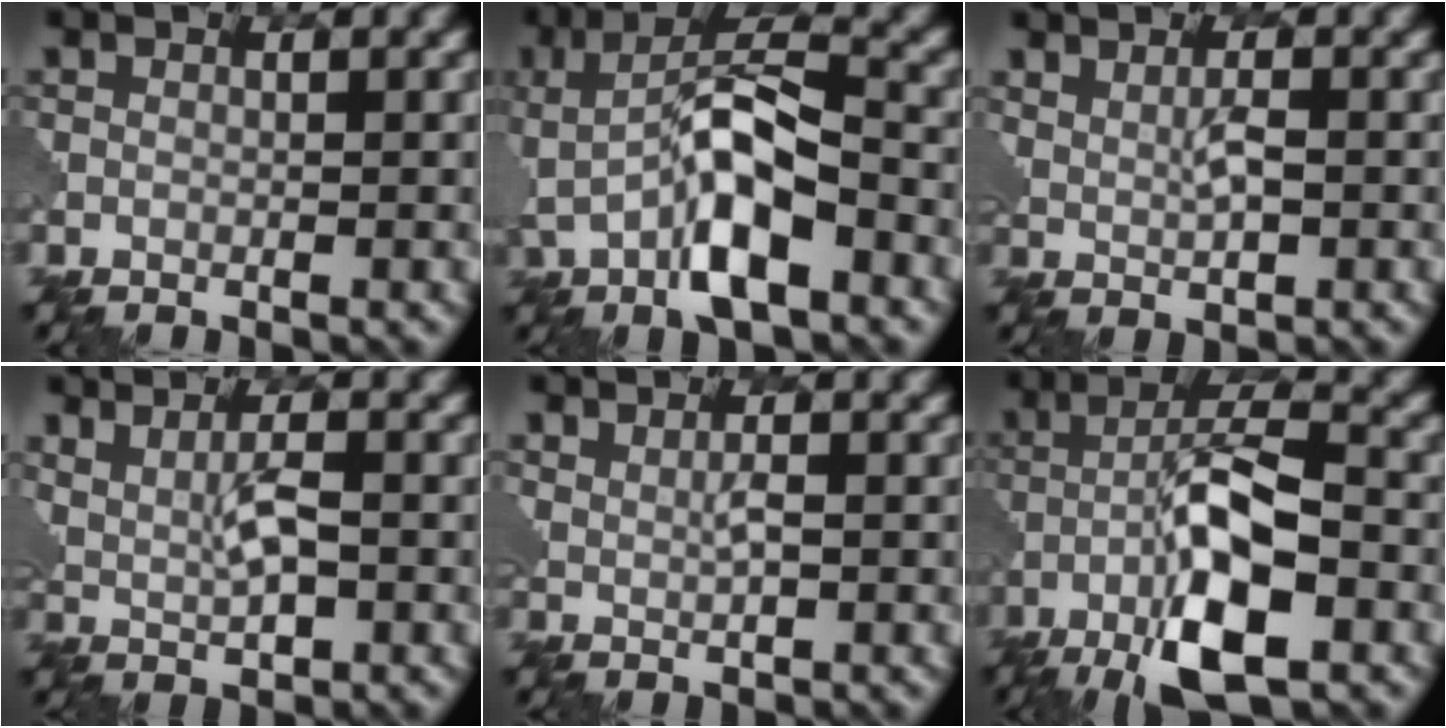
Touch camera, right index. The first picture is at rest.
{"total": 8.6, "force": [-2.2, 3.4, 7.6], "torque": [-0.138, 0.012, -0.045]}
{"total": 1.9, "force": [0.6, 0.7, 1.6], "torque": [-0.034, -0.003, 0.015]}
{"total": 2.8, "force": [0.9, 1.0, 2.5], "torque": [-0.053, -0.006, 0.021]}
{"total": 1.4, "force": [0.7, 0.5, 1.2], "torque": [-0.026, -0.003, 0.016]}
{"total": 9.8, "force": [-4.2, 2.7, 8.5], "torque": [-0.149, 0.009, -0.084]}